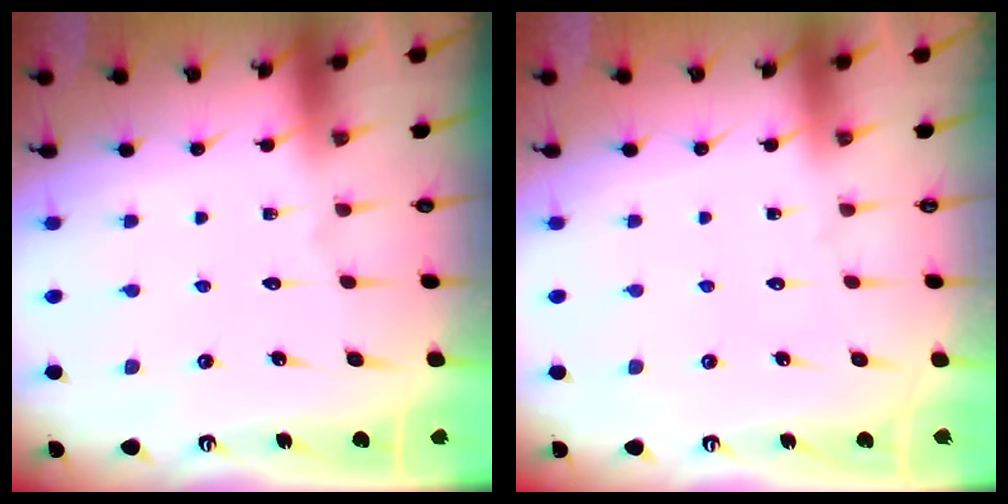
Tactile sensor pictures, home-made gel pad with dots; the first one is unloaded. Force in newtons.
{"total": 0.0}